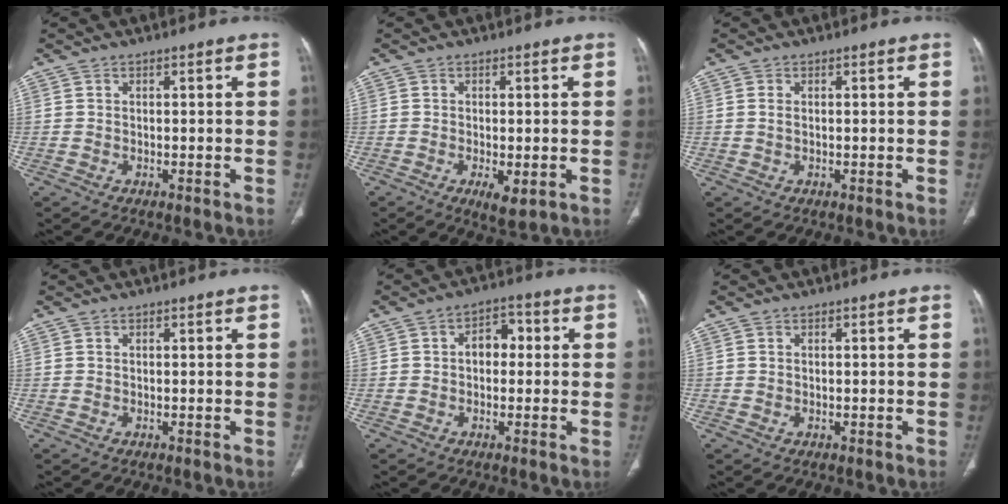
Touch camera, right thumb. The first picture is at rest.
{"total": 4.1, "force": [-1.4, 1.6, 3.6], "torque": [-0.061, -0.011, -0.018]}
{"total": 0.9, "force": [0.1, 0.4, 0.7], "torque": [-0.021, 0.002, 0.005]}
{"total": 0.0}
{"total": 5.2, "force": [0.3, 3.7, 3.7], "torque": [-0.034, 0.020, -0.004]}
{"total": 0.0}